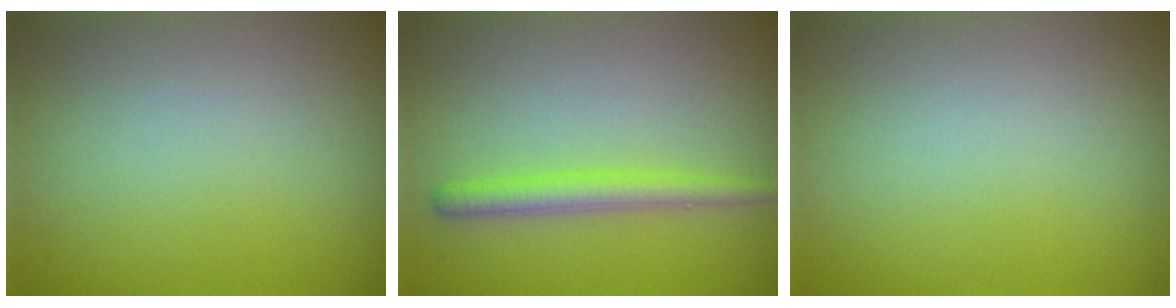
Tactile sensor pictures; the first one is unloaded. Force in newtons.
{"total": 2.3, "press": 2.3, "slide": 0.1}
{"total": 0.0}